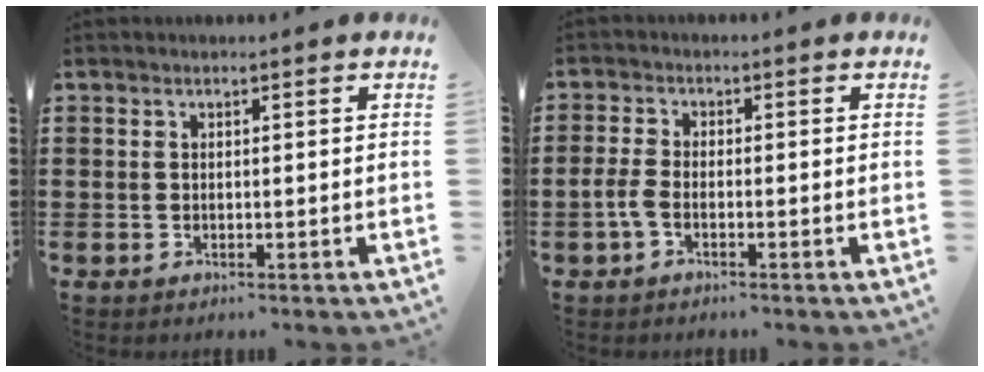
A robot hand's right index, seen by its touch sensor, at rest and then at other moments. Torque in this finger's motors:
{"motor_torque": [0.00, 2.14, 0.19, 0.04]}